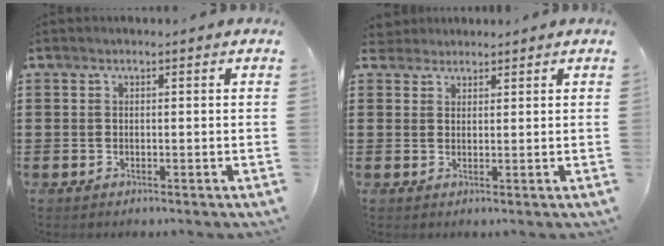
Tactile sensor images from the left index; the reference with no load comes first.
{"total": 2.3, "force": [2.1, 1.0, 0.0], "torque": [-0.008, 0.007, 0.041]}